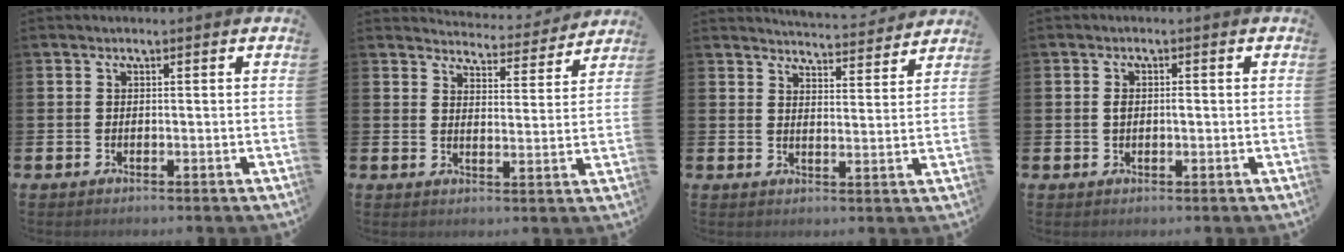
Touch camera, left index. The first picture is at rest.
{"total": 4.4, "force": [4.3, 0.7, 0.2], "torque": [-0.010, -0.037, 0.072]}
{"total": 5.1, "force": [5.1, 0.2, 0.1], "torque": [-0.005, -0.040, 0.090]}
{"total": 1.5, "force": [0.1, 0.9, 1.2], "torque": [-0.013, 0.001, -0.002]}